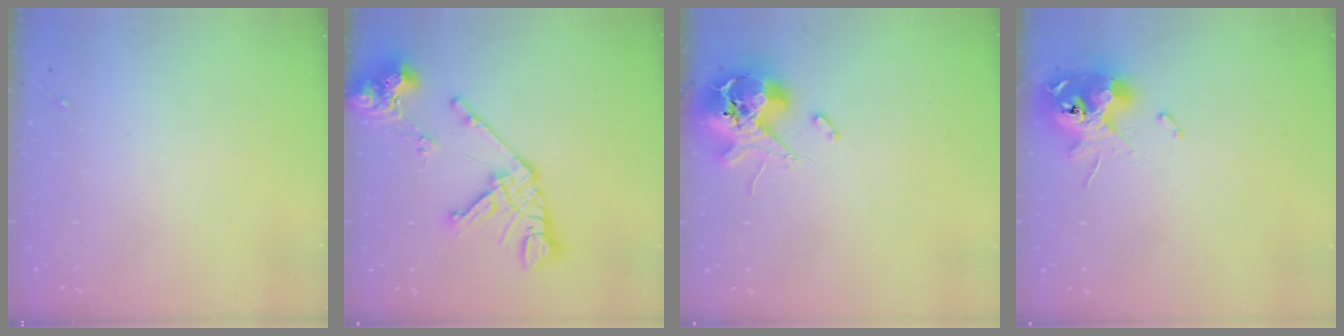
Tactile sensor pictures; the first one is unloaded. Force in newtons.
{"total": 17.0, "press": 16.9, "slide": 2.2}
{"total": 12.4, "press": 12.3, "slide": 1.9}
{"total": 12.4, "press": 12.2, "slide": 1.8}